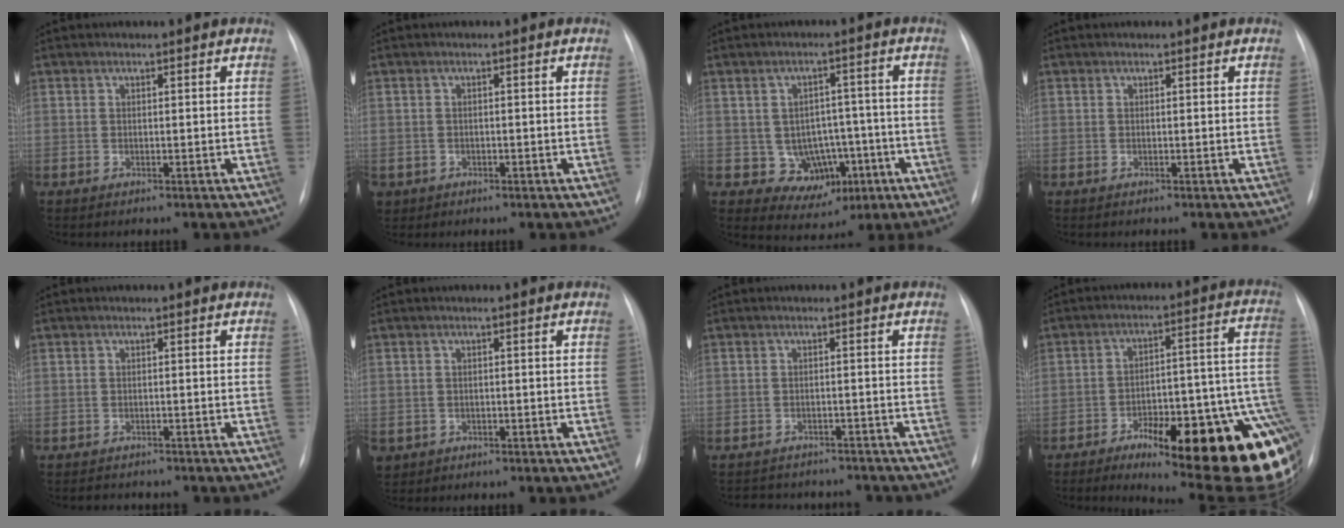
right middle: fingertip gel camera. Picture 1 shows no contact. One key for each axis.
{"total": 2.4, "fx": -1.1, "fy": 2.1, "fz": 0.5, "tx": -0.012, "ty": 0.001, "tz": -0.011}
{"total": 8.1, "fx": -2.0, "fy": 6.7, "fz": 4.0, "tx": -0.049, "ty": 0.023, "tz": -0.009}
{"total": 0.0}
{"total": 1.5, "fx": -1.4, "fy": 0.7, "fz": 0.0, "tx": -0.005, "ty": -0.002, "tz": -0.019}
{"total": 2.7, "fx": -1.1, "fy": 2.4, "fz": 0.7, "tx": -0.018, "ty": 0.001, "tz": -0.009}
{"total": 7.6, "fx": -7.0, "fy": 2.9, "fz": 1.3, "tx": -0.020, "ty": 0.010, "tz": -0.083}
{"total": 28.8, "fx": -13.0, "fy": 6.9, "fz": 24.8, "tx": -0.203, "ty": 0.021, "tz": -0.166}